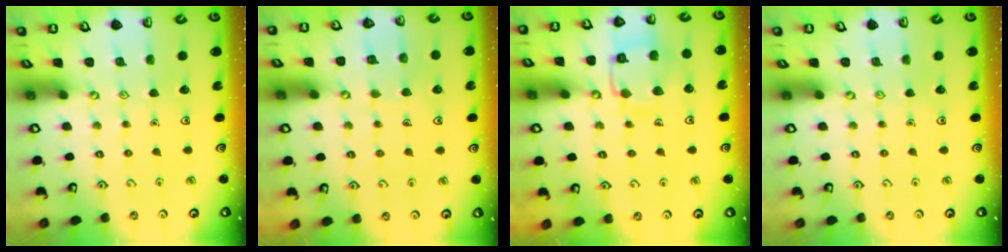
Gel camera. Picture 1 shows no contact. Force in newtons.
{"total": 5.4, "press": 5.4, "slide": 0.4}
{"total": 12.3, "press": 12.2, "slide": 1.1}
{"total": 0.0}